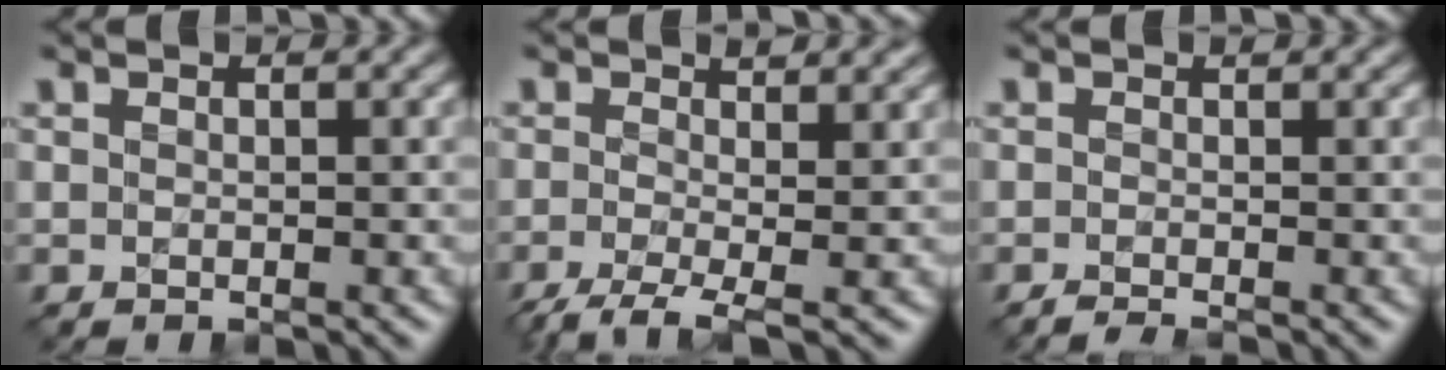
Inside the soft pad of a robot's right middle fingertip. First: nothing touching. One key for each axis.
{"total": 4.8, "fx": -1.4, "fy": 1.6, "fz": 4.3, "tx": -0.078, "ty": 0.001, "tz": -0.036}
{"total": 1.0, "fx": -0.7, "fy": 0.2, "fz": 0.6, "tx": -0.006, "ty": 0.003, "tz": -0.021}